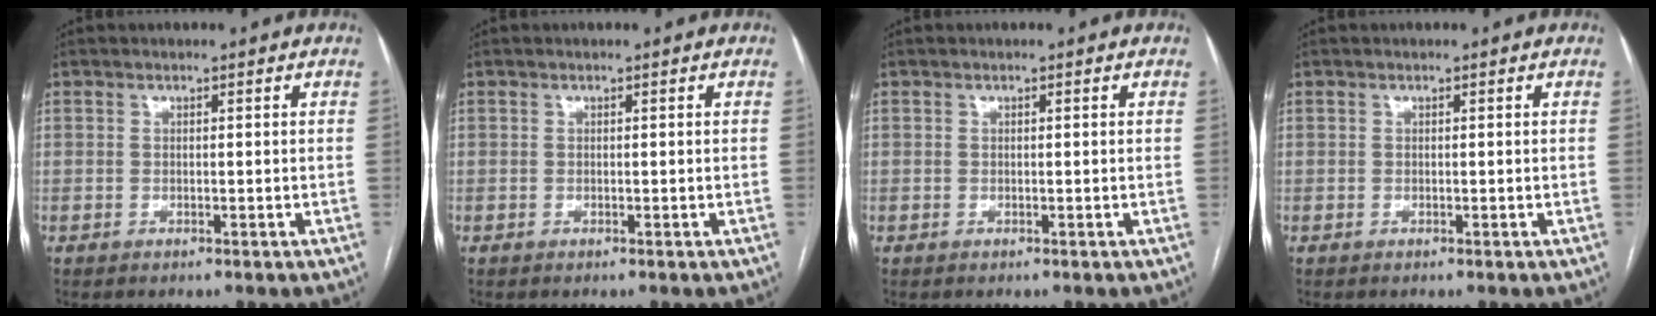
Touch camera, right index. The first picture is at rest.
{"total": 0.0}
{"total": 0.0}
{"total": 0.0}